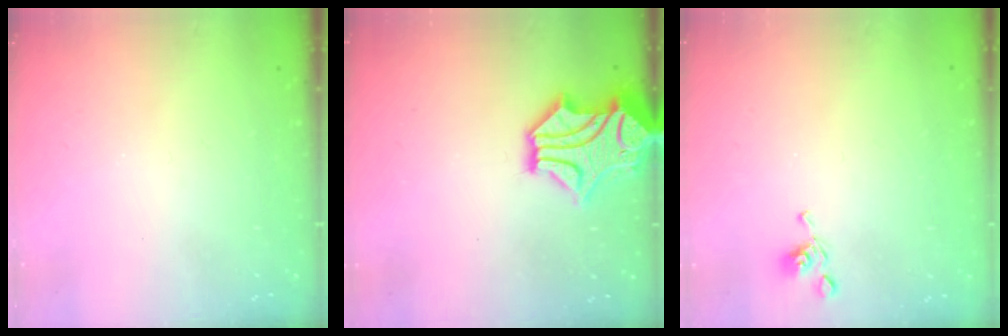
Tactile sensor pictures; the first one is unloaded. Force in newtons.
{"total": 5.1, "press": 4.8, "slide": 1.8}
{"total": 5.9, "press": 5.9, "slide": 0.2}